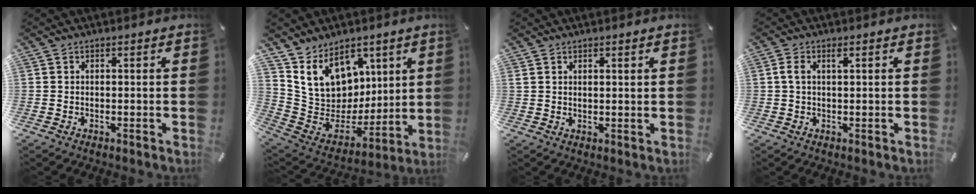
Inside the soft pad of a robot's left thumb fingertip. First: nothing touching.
{"total": 14.9, "force": [8.0, 11.7, 4.8], "torque": [-0.090, -0.061, 0.165]}
{"total": 1.3, "force": [1.1, 0.1, 0.7], "torque": [-0.014, -0.002, 0.021]}
{"total": 2.1, "force": [0.6, 0.8, 1.8], "torque": [-0.037, 0.004, 0.008]}